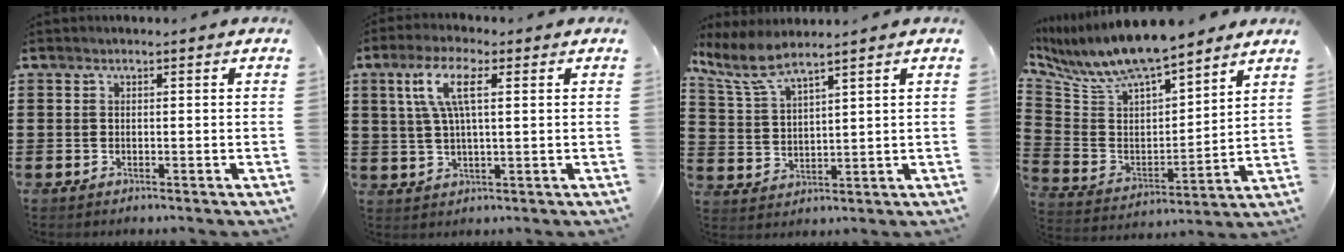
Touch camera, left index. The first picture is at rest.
{"total": 7.5, "force": [2.5, 2.2, 6.7], "torque": [-0.153, 0.005, 0.037]}
{"total": 5.9, "force": [4.9, 0.8, 3.3], "torque": [-0.081, -0.017, 0.087]}
{"total": 8.1, "force": [7.6, 1.3, 2.5], "torque": [-0.088, -0.052, 0.130]}